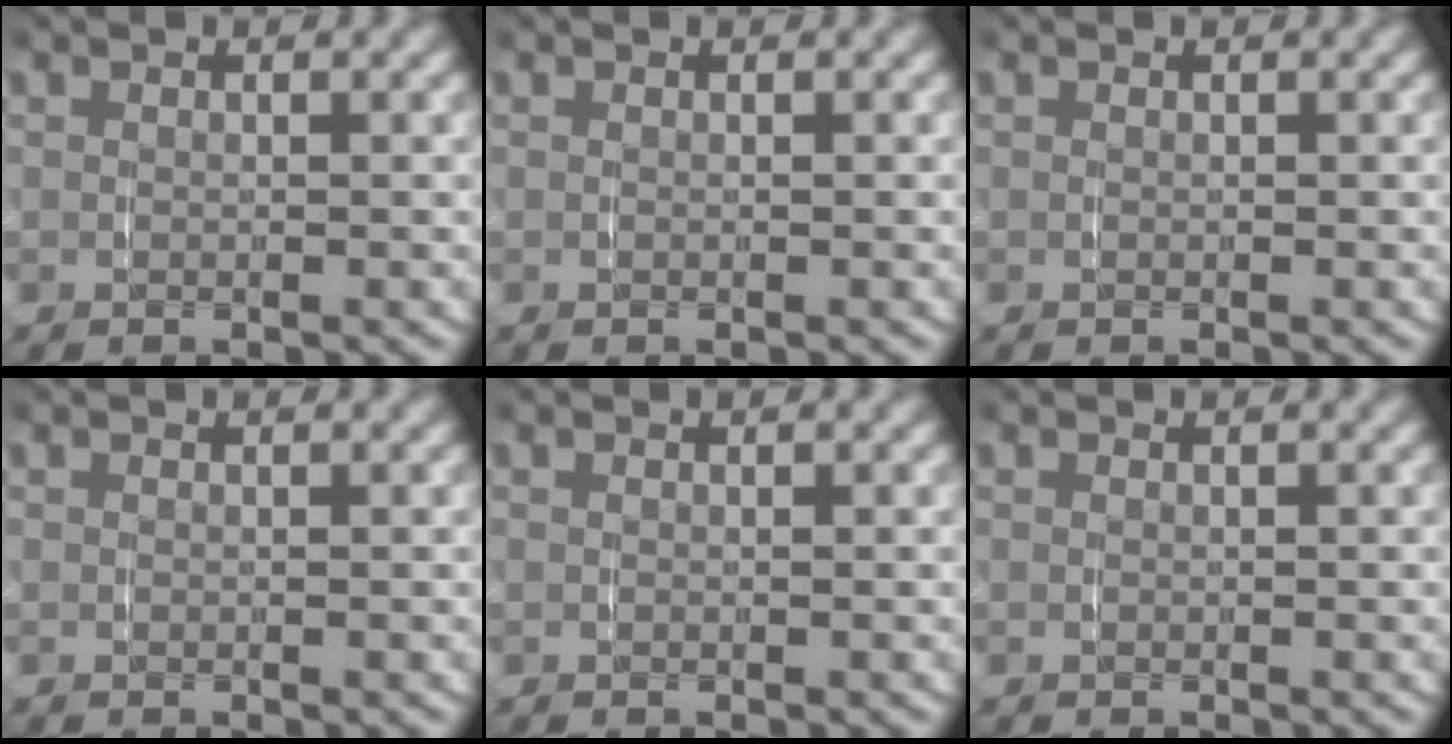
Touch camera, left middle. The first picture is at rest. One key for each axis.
{"total": 0.0}
{"total": 0.0}
{"total": 0.0}
{"total": 0.0}
{"total": 0.0}